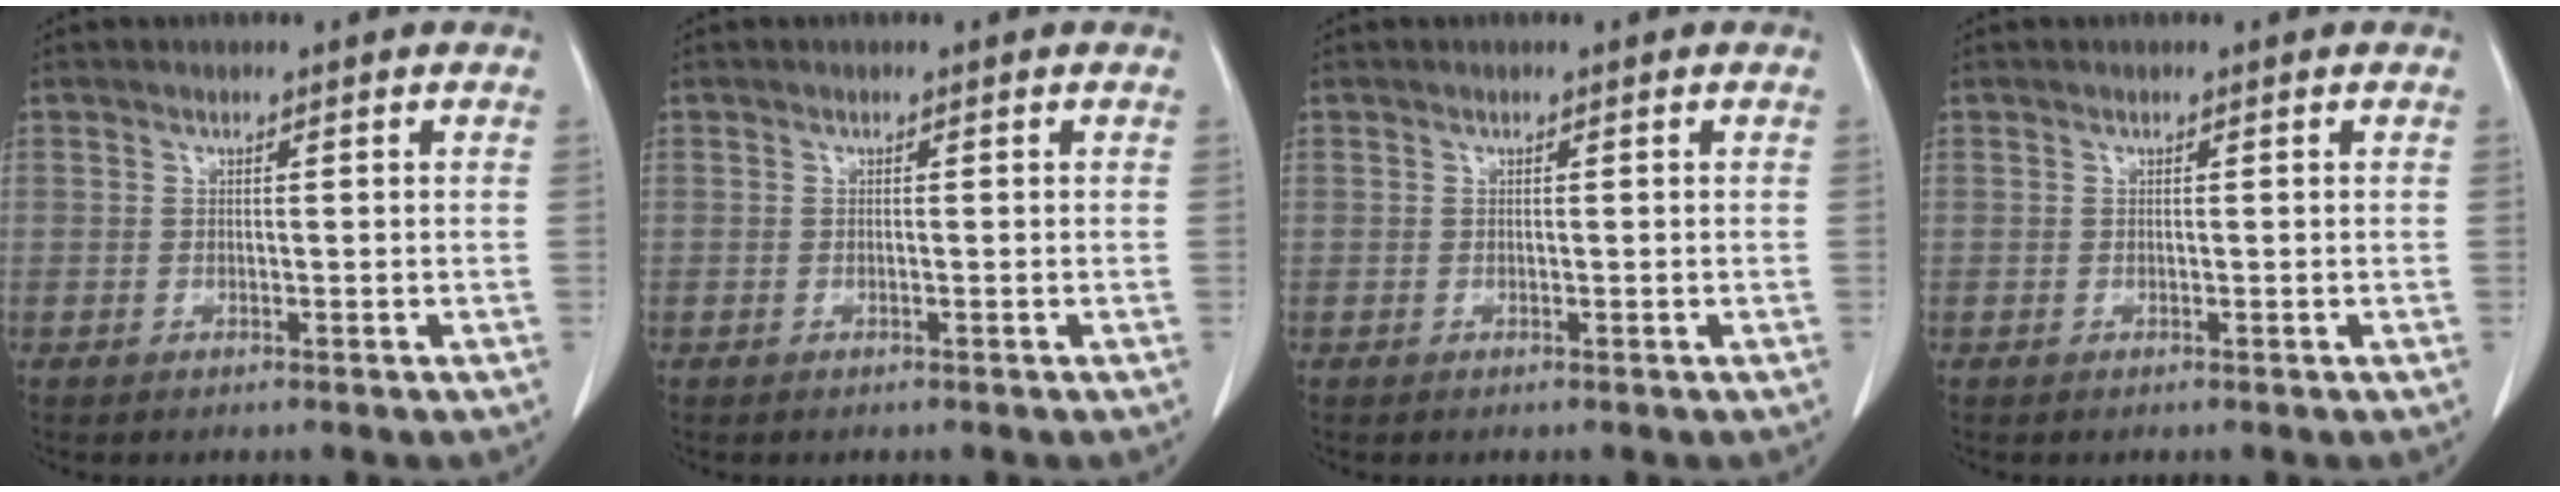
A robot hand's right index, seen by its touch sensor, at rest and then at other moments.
{"total": 0.0}
{"total": 0.0}
{"total": 0.0}